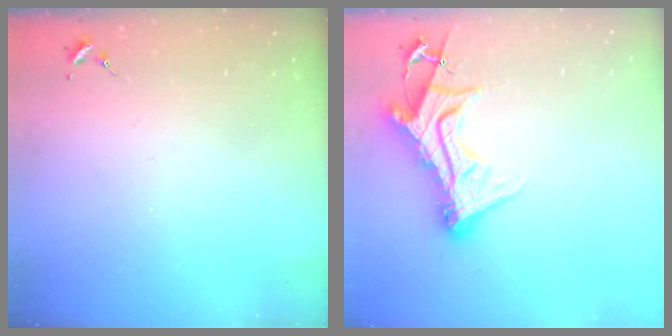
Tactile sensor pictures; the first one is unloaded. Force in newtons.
{"total": 14.9, "press": 14.8, "slide": 1.5}